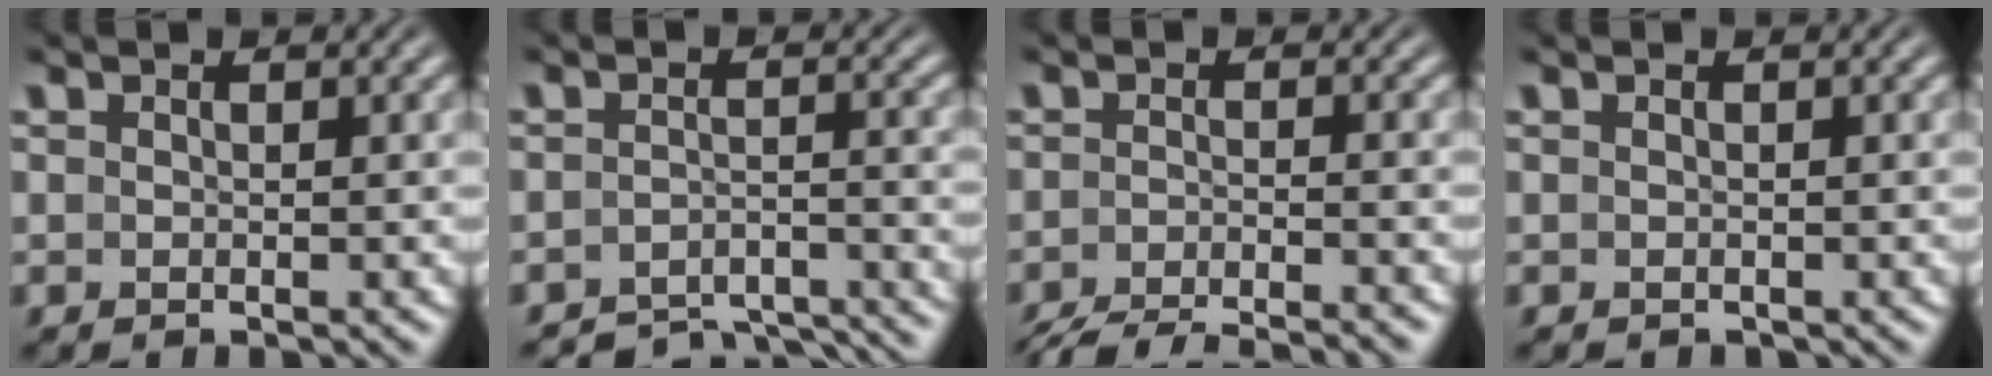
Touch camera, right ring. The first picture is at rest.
{"total": 7.4, "force": [-7.0, 1.9, 1.8], "torque": [-0.019, -0.024, -0.107]}
{"total": 9.4, "force": [-8.9, 2.1, 2.2], "torque": [-0.023, -0.021, -0.134]}
{"total": 0.6, "force": [-0.6, 0.0, -0.1], "torque": [-0.006, -0.008, -0.006]}